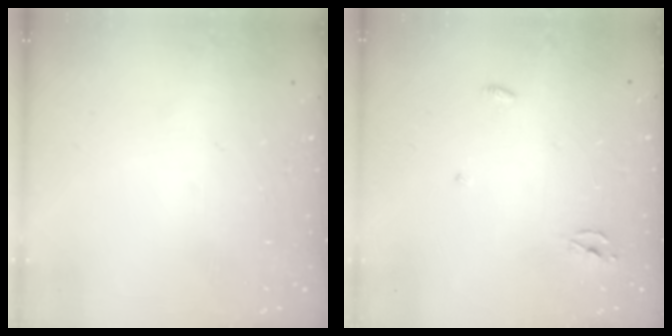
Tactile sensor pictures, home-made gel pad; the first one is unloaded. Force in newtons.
{"total": 2.3, "press": 2.3, "slide": 0.1}